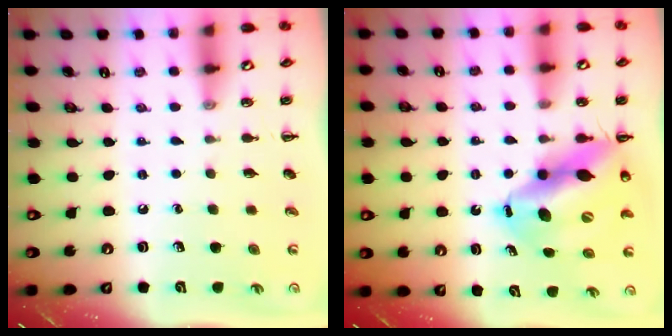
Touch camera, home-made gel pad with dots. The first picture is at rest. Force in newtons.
{"total": 15.7, "press": 15.1, "slide": 4.4}